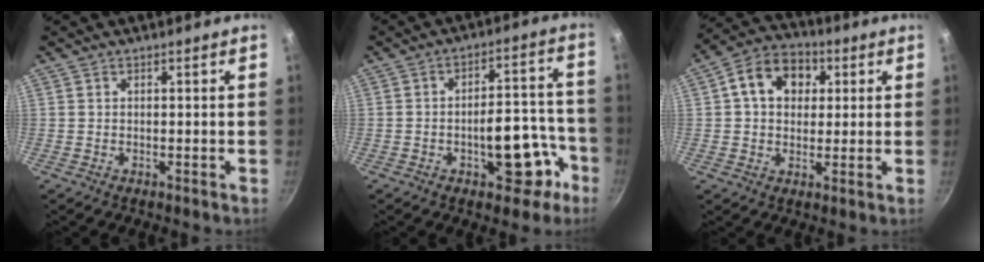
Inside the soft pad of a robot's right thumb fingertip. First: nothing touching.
{"total": 12.7, "force": [-5.4, 6.4, 9.6], "torque": [-0.073, 0.057, -0.066]}
{"total": 11.3, "force": [2.9, 8.6, 6.6], "torque": [-0.081, 0.016, 0.030]}